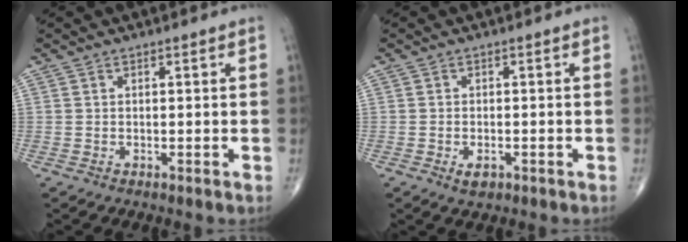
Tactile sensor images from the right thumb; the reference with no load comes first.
{"total": 2.2, "force": [-1.0, 1.2, 1.5], "torque": [-0.025, 0.000, -0.014]}